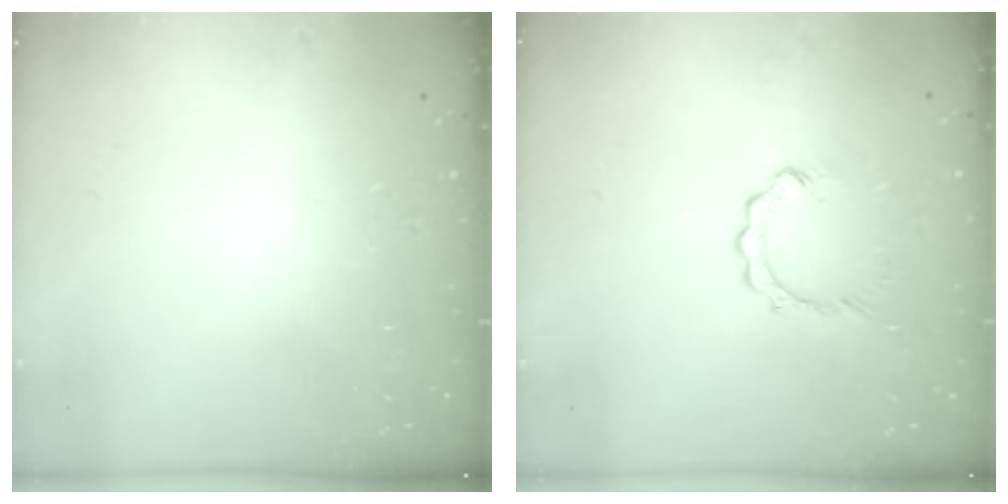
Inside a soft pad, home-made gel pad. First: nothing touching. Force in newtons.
{"total": 2.5, "press": 2.4, "slide": 0.4}